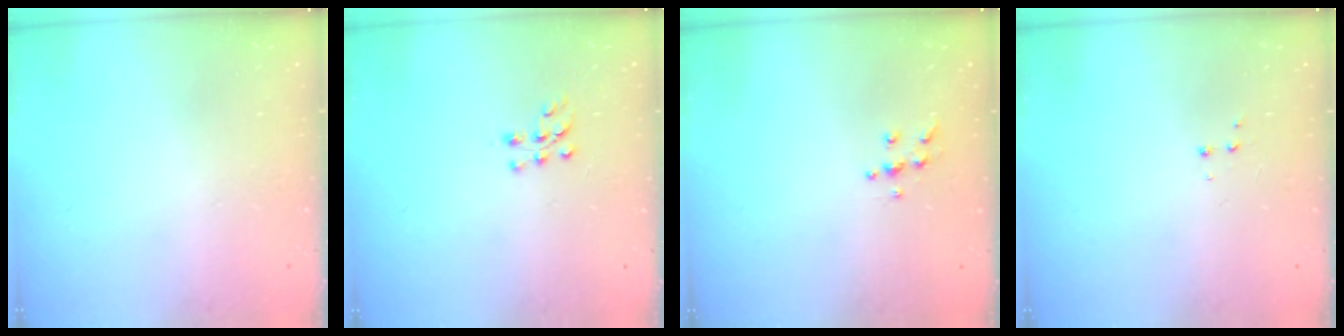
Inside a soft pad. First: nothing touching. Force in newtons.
{"total": 6.9, "press": 6.8, "slide": 0.6}
{"total": 5.9, "press": 5.9, "slide": 0.5}
{"total": 3.4, "press": 3.3, "slide": 0.6}